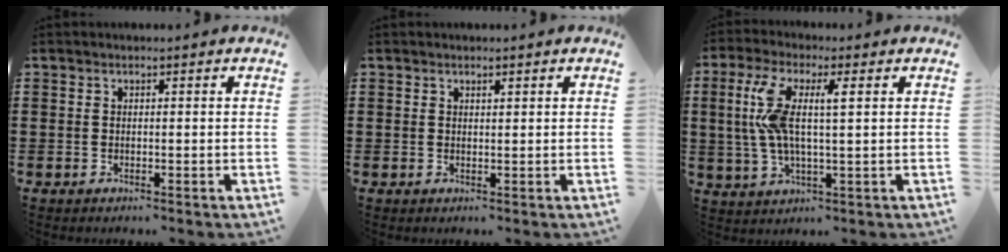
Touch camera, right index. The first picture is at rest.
{"total": 0.6, "force": [0.5, 0.2, 0.3], "torque": [-0.007, 0.000, 0.009]}
{"total": 8.4, "force": [1.6, 2.2, 7.9], "torque": [-0.185, -0.005, 0.016]}